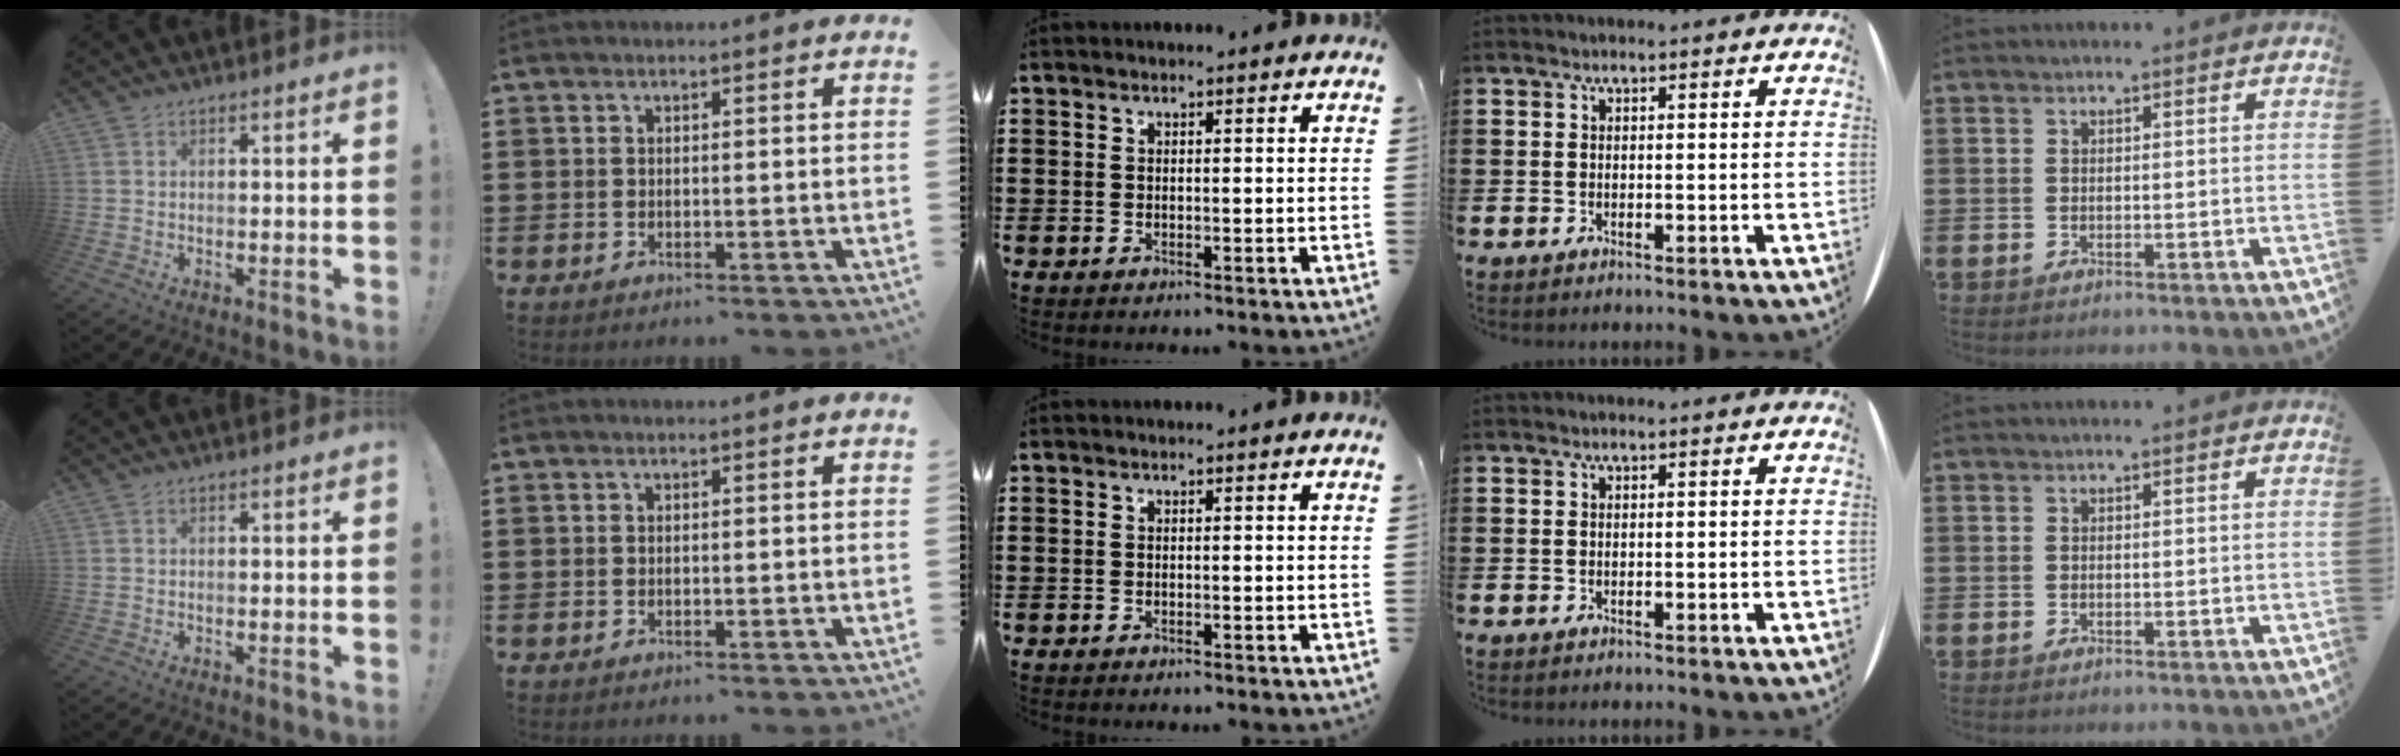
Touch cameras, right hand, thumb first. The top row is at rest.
{}